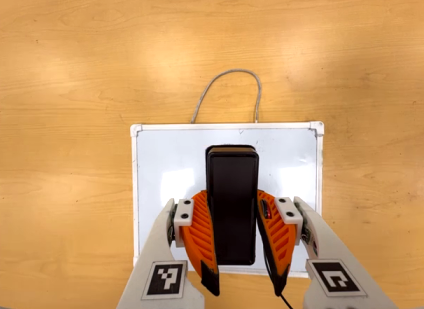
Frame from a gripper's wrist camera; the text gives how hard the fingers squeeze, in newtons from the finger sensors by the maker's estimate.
{"total": 8.6, "left": 6.6, "right": 10.5}